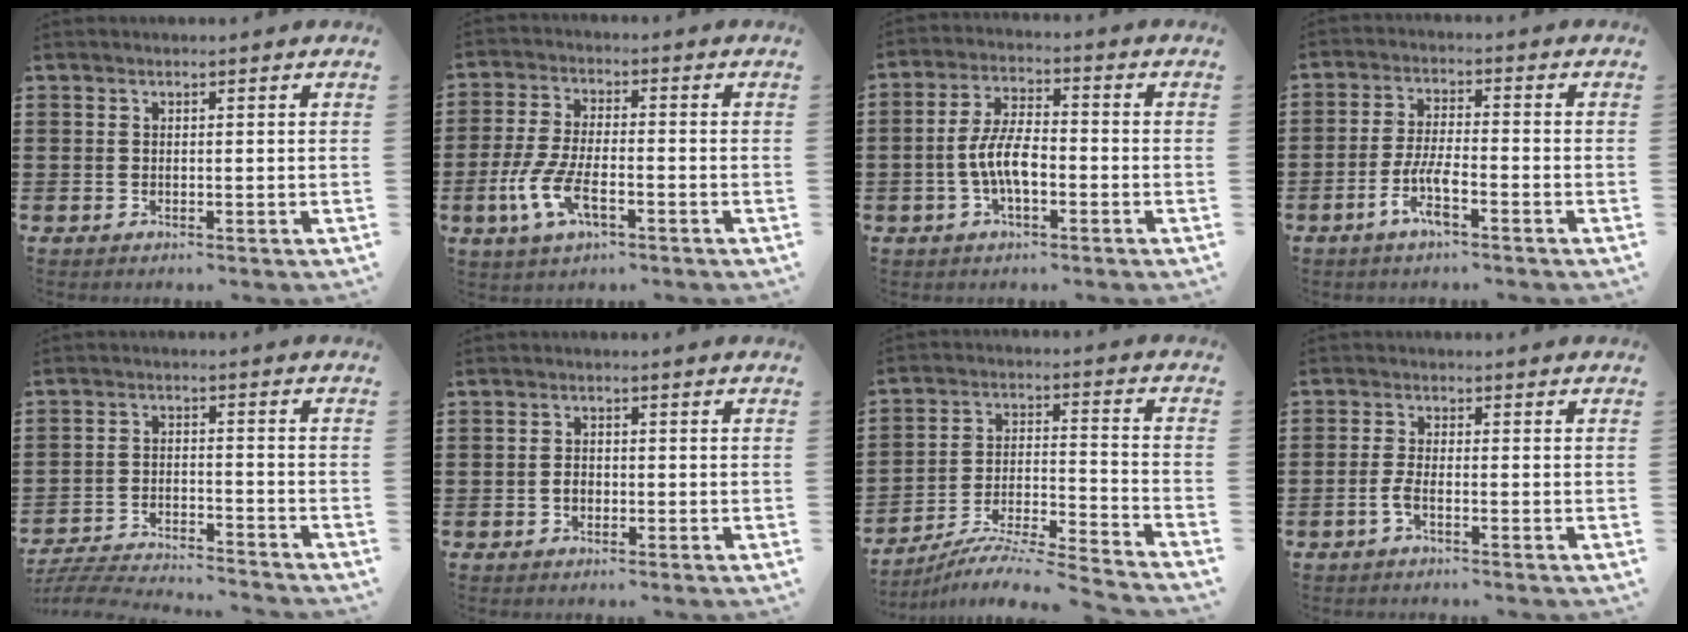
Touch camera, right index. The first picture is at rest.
{"total": 7.4, "force": [-3.0, 2.7, 6.2], "torque": [-0.150, -0.014, -0.061]}
{"total": 6.9, "force": [-1.7, 2.8, 6.0], "torque": [-0.140, -0.003, -0.040]}
{"total": 6.1, "force": [-3.1, 1.2, 5.0], "torque": [-0.116, -0.010, -0.064]}
{"total": 5.4, "force": [-5.3, 0.0, 0.9], "torque": [-0.027, -0.004, -0.108]}
{"total": 1.7, "force": [-0.6, 1.1, 1.1], "torque": [-0.023, 0.002, -0.011]}
{"total": 7.1, "force": [-6.7, -0.3, 2.5], "torque": [-0.044, -0.008, -0.135]}
{"total": 2.5, "force": [-1.3, 0.4, 2.1], "torque": [-0.052, -0.006, -0.027]}